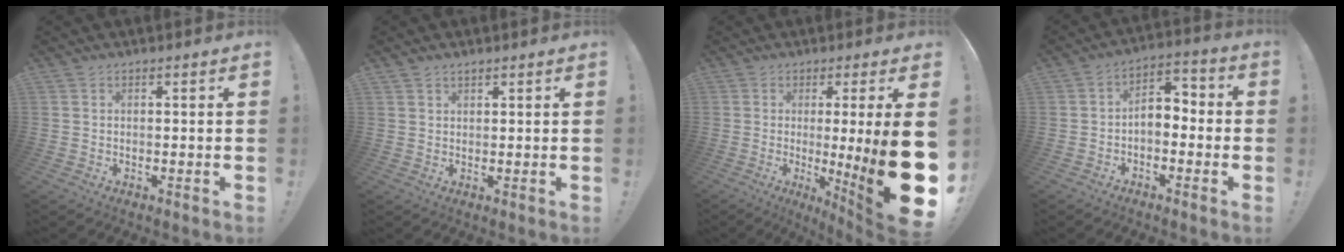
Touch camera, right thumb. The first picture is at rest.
{"total": 1.6, "force": [1.3, 0.8, 0.5], "torque": [-0.007, -0.003, 0.025]}
{"total": 18.3, "force": [-1.1, 0.0, 18.2], "torque": [-0.265, -0.034, -0.008]}
{"total": 5.9, "force": [-2.3, 4.0, 3.6], "torque": [-0.060, 0.020, -0.037]}